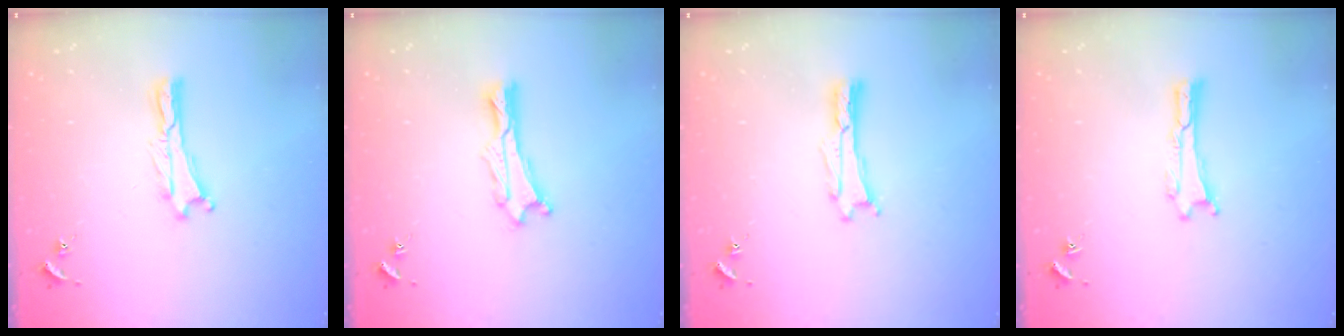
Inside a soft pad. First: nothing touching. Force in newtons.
{"total": 0.9, "press": 0.9, "slide": 0.2}
{"total": 0.0}
{"total": 0.0}